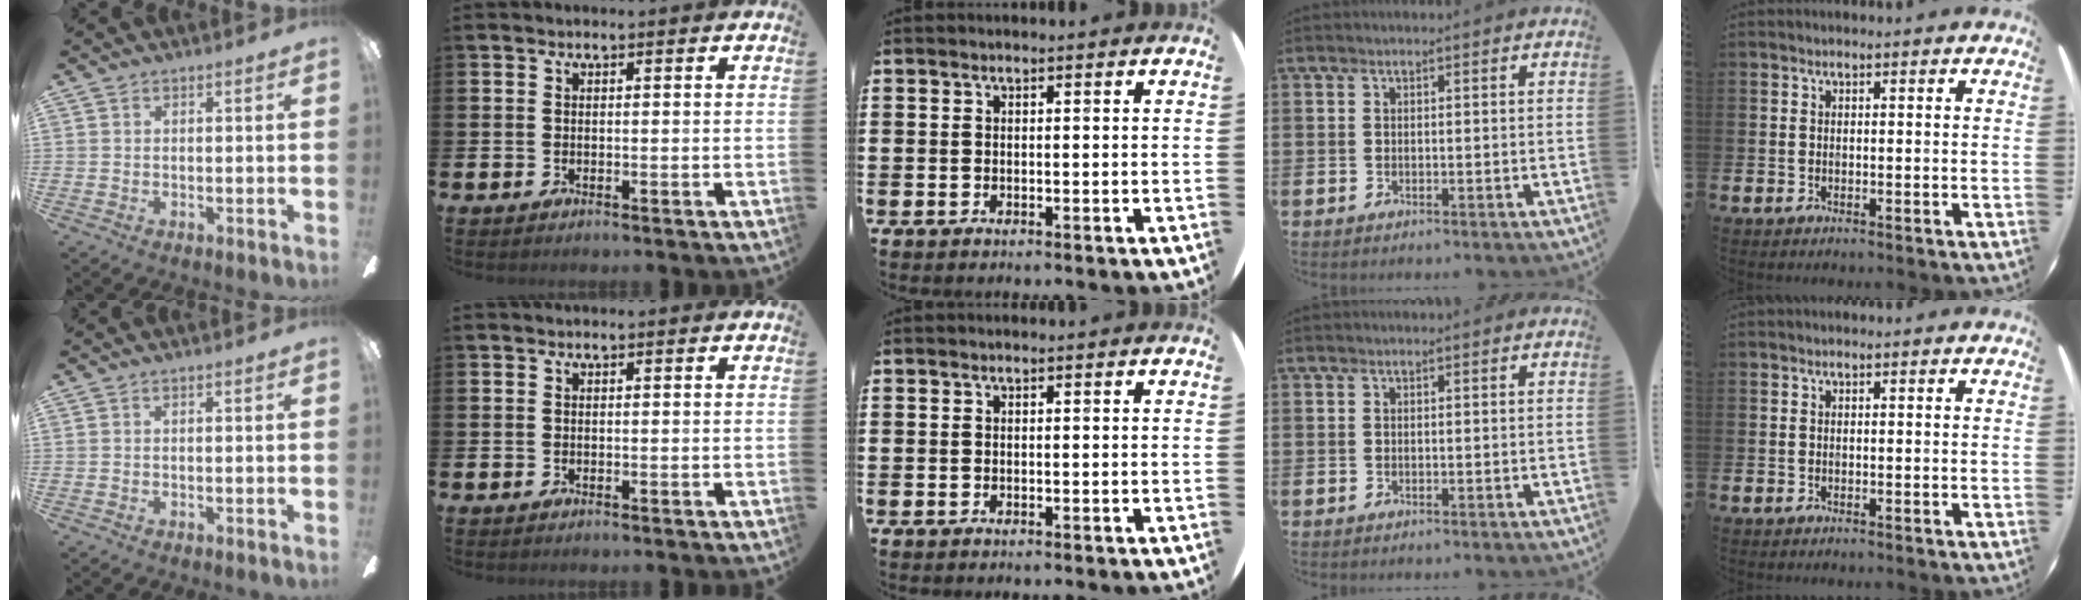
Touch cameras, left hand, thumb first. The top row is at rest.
{}